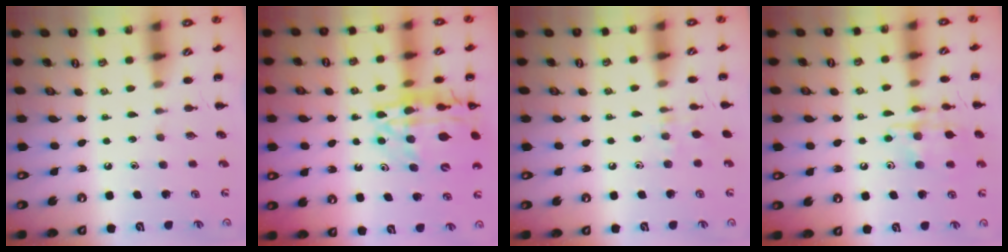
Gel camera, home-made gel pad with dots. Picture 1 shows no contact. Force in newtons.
{"total": 19.9, "press": 19.4, "slide": 4.5}
{"total": 6.0, "press": 5.7, "slide": 1.9}
{"total": 12.5, "press": 12.4, "slide": 1.6}